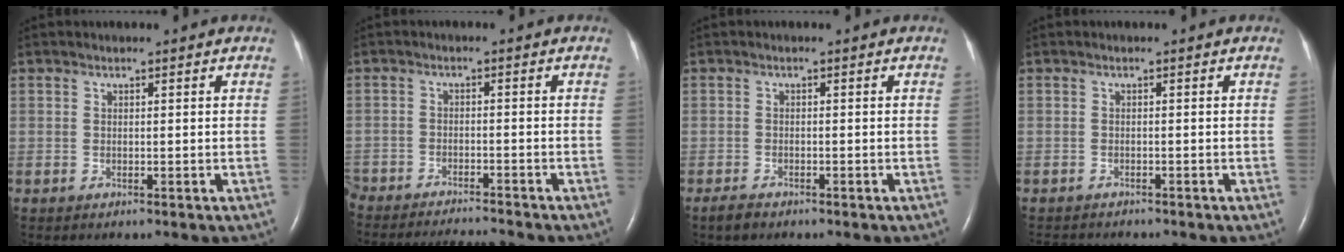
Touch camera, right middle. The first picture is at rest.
{"total": 11.3, "force": [-10.8, 0.9, 3.3], "torque": [-0.057, -0.009, -0.162]}
{"total": 1.7, "force": [-1.4, 0.6, 0.7], "torque": [-0.024, -0.003, -0.022]}
{"total": 3.6, "force": [-3.3, 1.0, 0.9], "torque": [-0.013, -0.007, -0.046]}